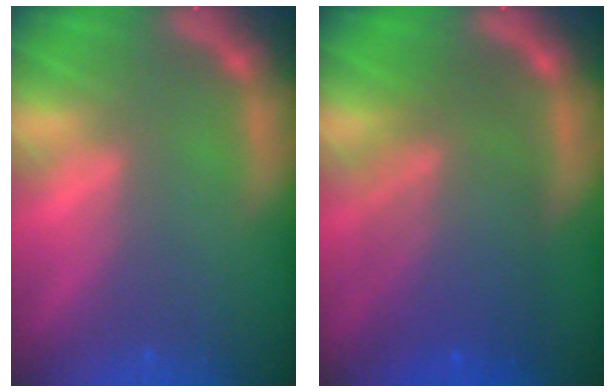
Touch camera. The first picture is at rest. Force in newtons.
{"total": 8.5}